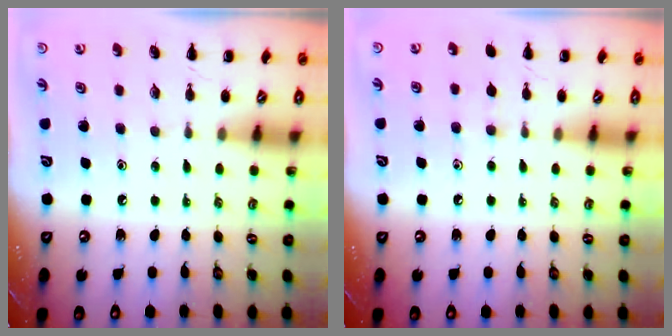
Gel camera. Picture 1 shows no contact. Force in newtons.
{"total": 4.4, "press": 4.2, "slide": 1.1}